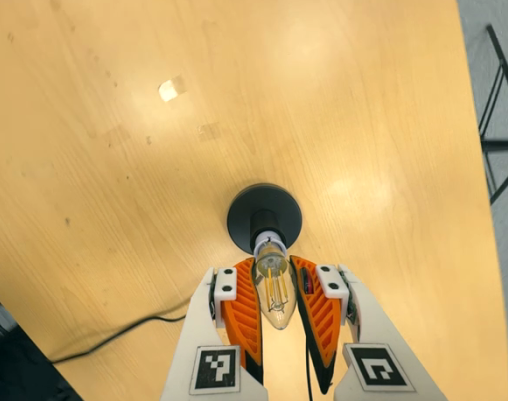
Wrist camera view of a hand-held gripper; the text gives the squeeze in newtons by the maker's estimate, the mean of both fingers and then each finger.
{"total": 20.5, "left": 19.2, "right": 21.9}